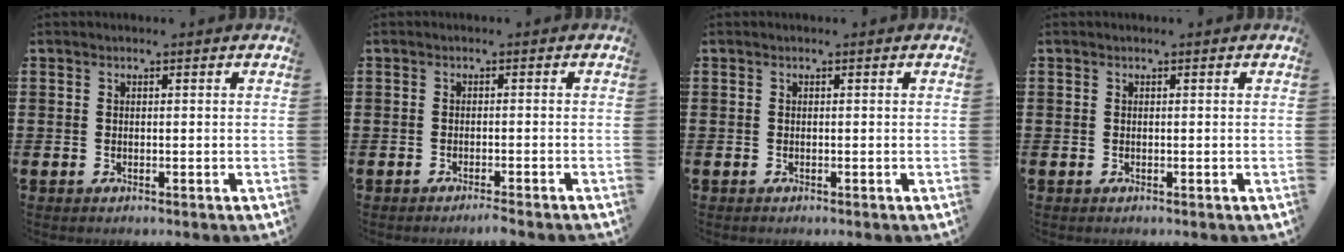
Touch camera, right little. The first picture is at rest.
{"total": 1.1, "force": [-1.0, -0.2, 0.4], "torque": [-0.005, -0.002, -0.020]}
{"total": 0.0}
{"total": 0.0}